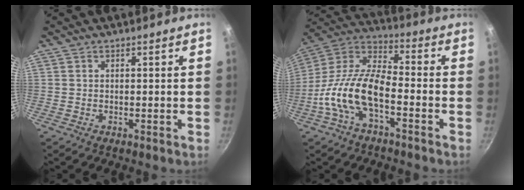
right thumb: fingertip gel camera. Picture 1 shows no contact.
{"total": 15.2, "force": [-5.4, 7.0, 12.4], "torque": [-0.235, 0.052, -0.123]}